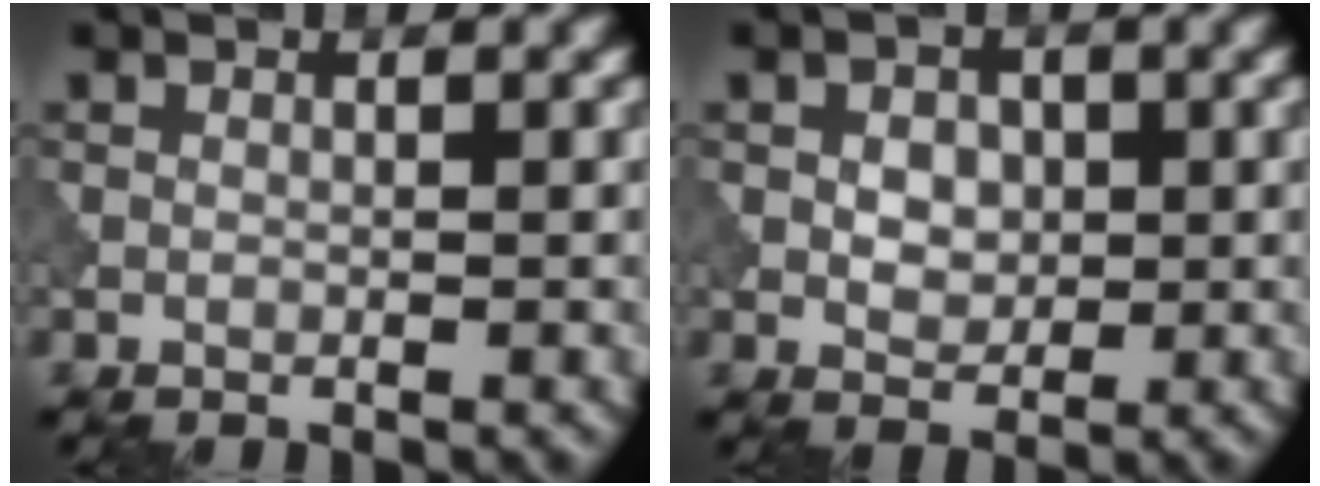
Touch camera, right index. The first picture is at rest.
{"total": 2.6, "force": [0.3, 1.9, 1.8], "torque": [-0.032, 0.002, 0.002]}